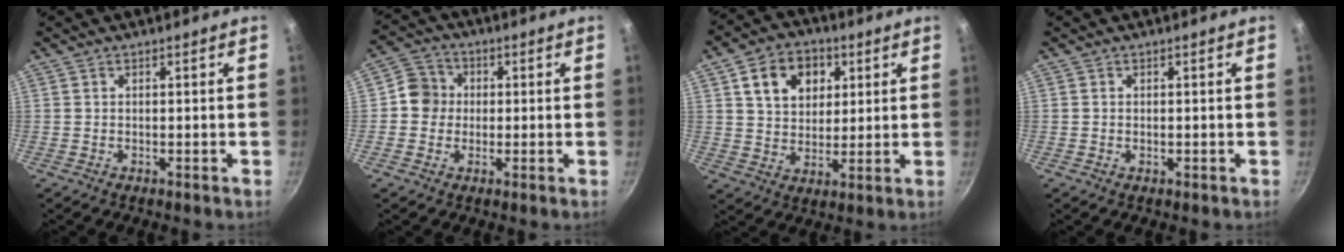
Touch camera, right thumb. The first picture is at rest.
{"total": 6.1, "force": [0.0, 5.8, 2.0], "torque": [-0.002, 0.012, -0.018]}
{"total": 11.8, "force": [4.3, 8.9, 6.5], "torque": [-0.076, -0.002, 0.068]}
{"total": 0.7, "force": [-0.1, 0.4, 0.5], "torque": [-0.009, 0.000, -0.001]}